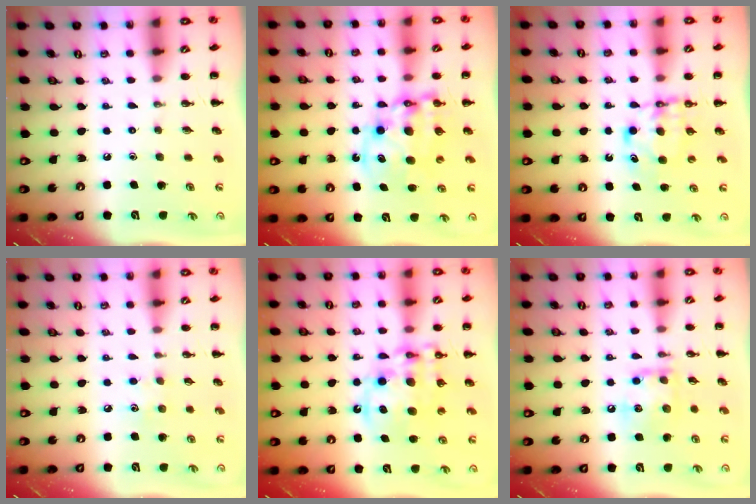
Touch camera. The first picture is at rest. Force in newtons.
{"total": 11.0, "press": 10.6, "slide": 2.8}
{"total": 6.8, "press": 6.7, "slide": 0.8}
{"total": 4.8, "press": 4.6, "slide": 1.3}
{"total": 14.7, "press": 14.3, "slide": 3.4}
{"total": 11.7, "press": 11.6, "slide": 1.1}